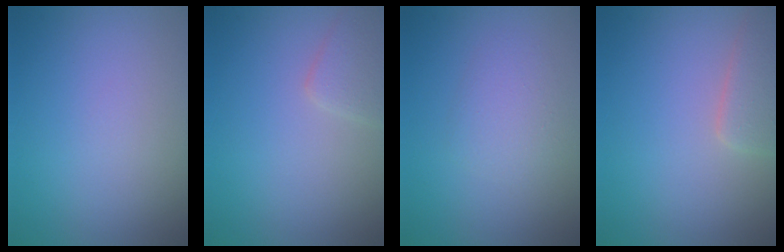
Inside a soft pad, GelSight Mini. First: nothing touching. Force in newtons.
{"total": 2.1, "press": 2.1, "slide": 0.1}
{"total": 1.9, "press": 1.9, "slide": 0.0}
{"total": 2.9, "press": 2.9, "slide": 0.3}